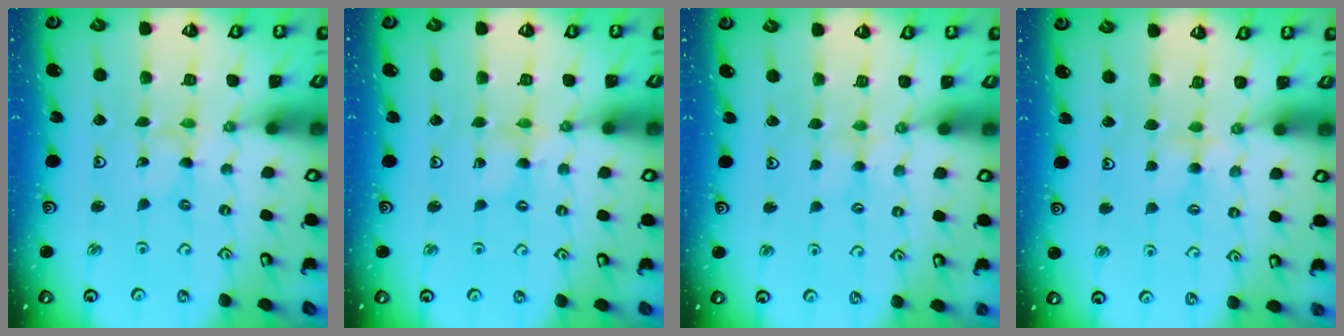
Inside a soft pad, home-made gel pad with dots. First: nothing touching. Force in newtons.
{"total": 1.3, "press": 1.3, "slide": 0.3}
{"total": 2.1, "press": 2.1, "slide": 0.4}
{"total": 2.7, "press": 2.6, "slide": 0.5}